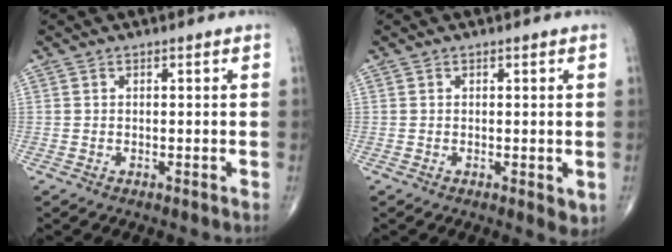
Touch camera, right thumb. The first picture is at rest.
{"total": 2.0, "force": [-0.1, 0.9, 1.8], "torque": [-0.019, -0.007, -0.002]}